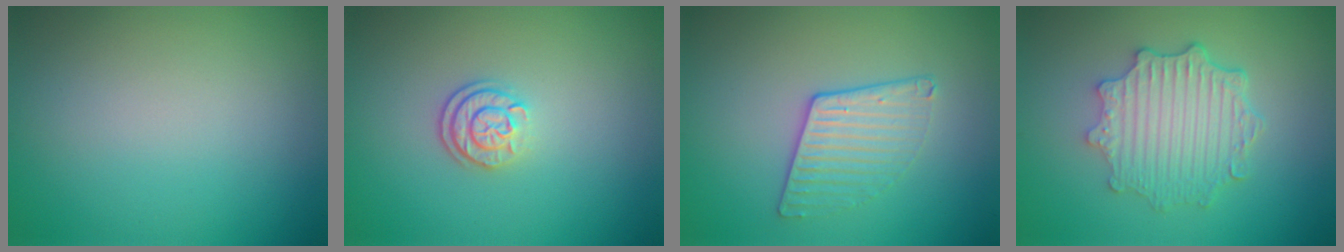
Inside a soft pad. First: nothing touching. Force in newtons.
{"total": 2.2, "press": 1.8, "slide": 1.3}
{"total": 2.3, "press": 1.9, "slide": 1.3}
{"total": 4.6, "press": 3.8, "slide": 2.6}